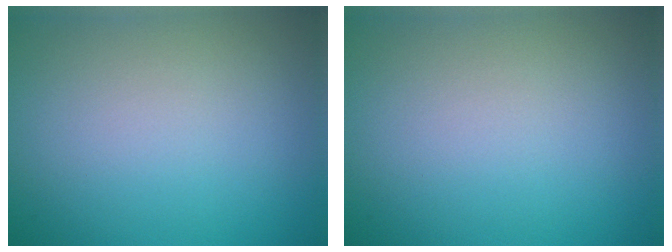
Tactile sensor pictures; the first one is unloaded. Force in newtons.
{"total": 0.0}